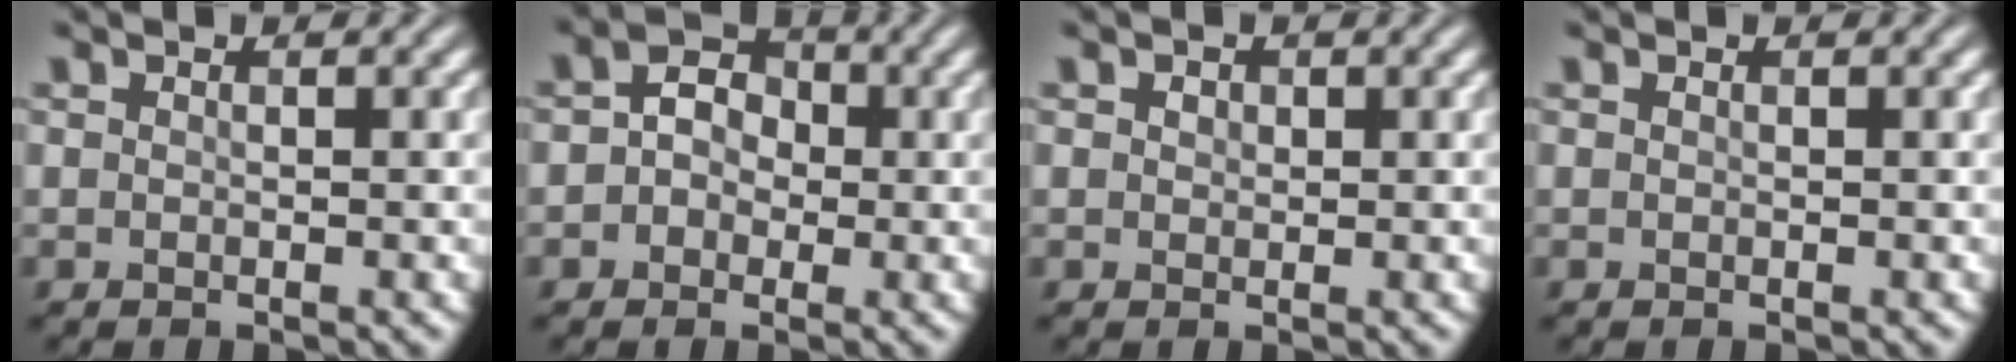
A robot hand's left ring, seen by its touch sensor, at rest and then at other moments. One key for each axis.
{"total": 3.0, "fx": -0.1, "fy": 2.5, "fz": 1.6, "tx": -0.016, "ty": 0.007, "tz": -0.013}
{"total": 0.8, "fx": 0.3, "fy": 0.7, "fz": 0.3, "tx": -0.006, "ty": -0.001, "tz": 0.004}
{"total": 0.0}